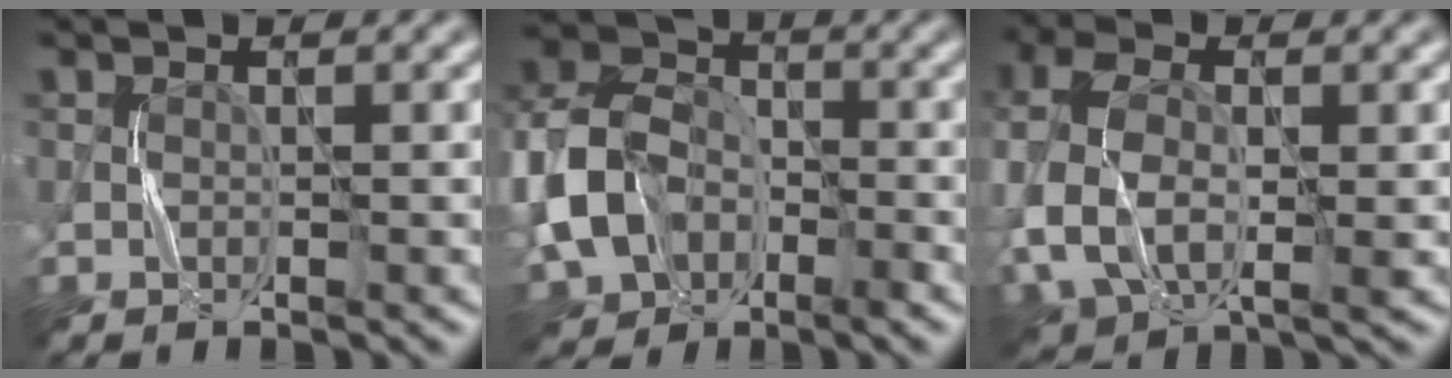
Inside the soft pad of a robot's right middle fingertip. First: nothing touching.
{"total": 9.6, "force": [-2.6, 7.3, 5.7], "torque": [-0.125, -0.001, -0.064]}
{"total": 7.9, "force": [-0.5, 5.3, 5.8], "torque": [-0.151, -0.002, -0.015]}